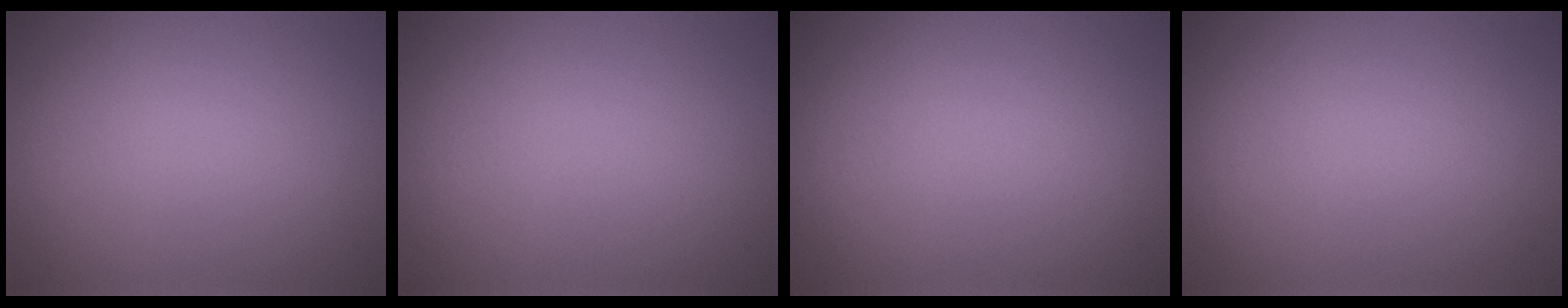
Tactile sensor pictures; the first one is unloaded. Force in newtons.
{"total": 0.0}
{"total": 0.0}
{"total": 0.0}